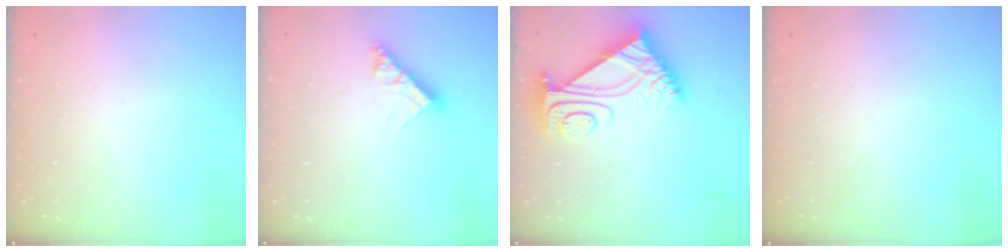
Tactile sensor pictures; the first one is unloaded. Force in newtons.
{"total": 8.8, "press": 8.7, "slide": 0.8}
{"total": 8.2, "press": 8.1, "slide": 0.7}
{"total": 0.0}